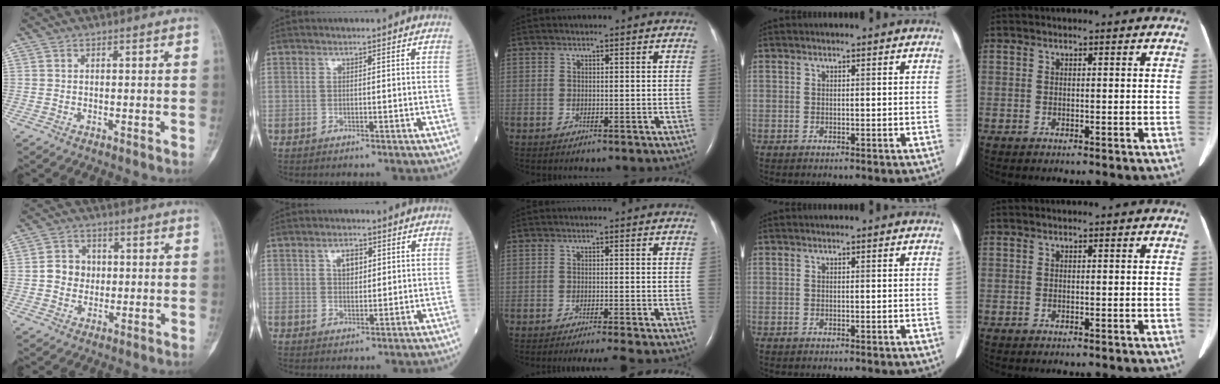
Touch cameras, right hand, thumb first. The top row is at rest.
{"thumb": {"total": 5.7, "force": [0.1, 5.1, 2.5], "torque": [-0.016, 0.008, -0.005]}, "index": {"total": 3.4, "force": [1.2, 1.9, 2.5], "torque": [-0.045, 0.004, 0.020]}, "middle": {"total": 4.1, "force": [-3.3, -1.0, 2.0], "torque": [-0.020, -0.009, -0.049]}}